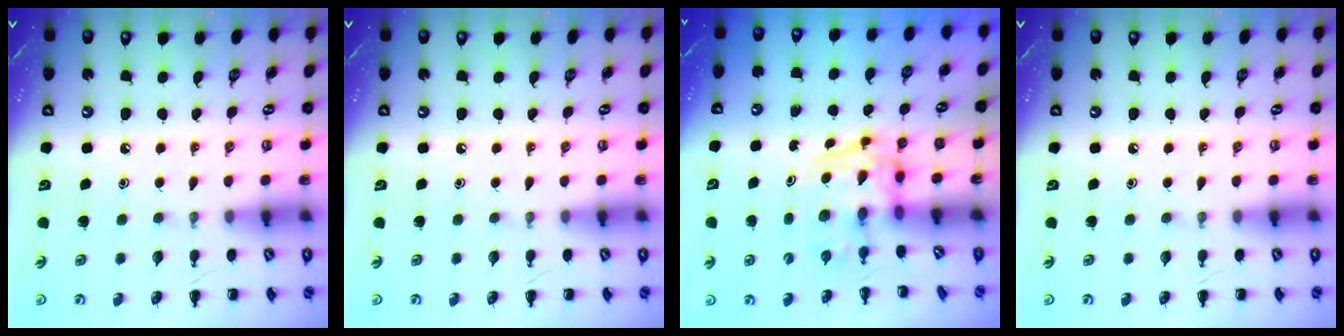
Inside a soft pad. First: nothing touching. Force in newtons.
{"total": 0.0}
{"total": 3.8, "press": 3.8, "slide": 0.6}
{"total": 0.0}